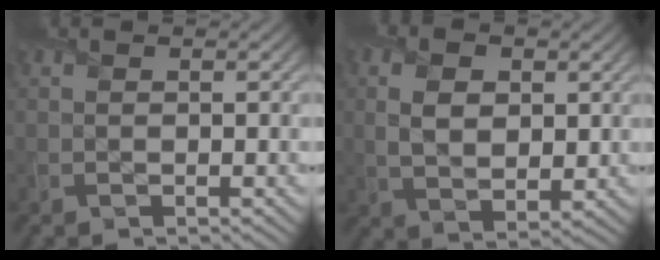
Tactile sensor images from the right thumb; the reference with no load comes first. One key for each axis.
{"total": 5.9, "fx": 1.2, "fy": 3.8, "fz": 4.4, "tx": -0.090, "ty": -0.002, "tz": 0.023}